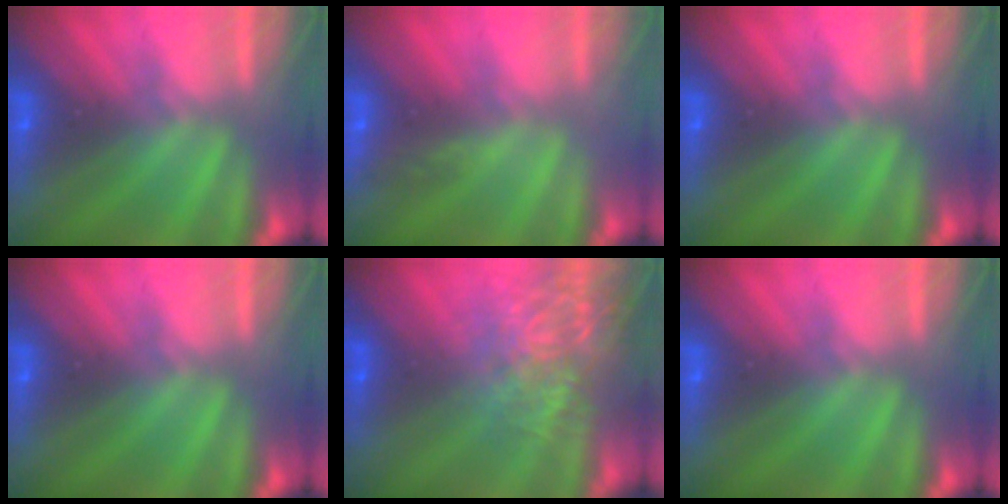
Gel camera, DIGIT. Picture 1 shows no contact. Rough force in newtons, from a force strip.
{"total": 2.8}
{"total": 0.0}
{"total": 0.0}
{"total": 7.2}
{"total": 0.0}